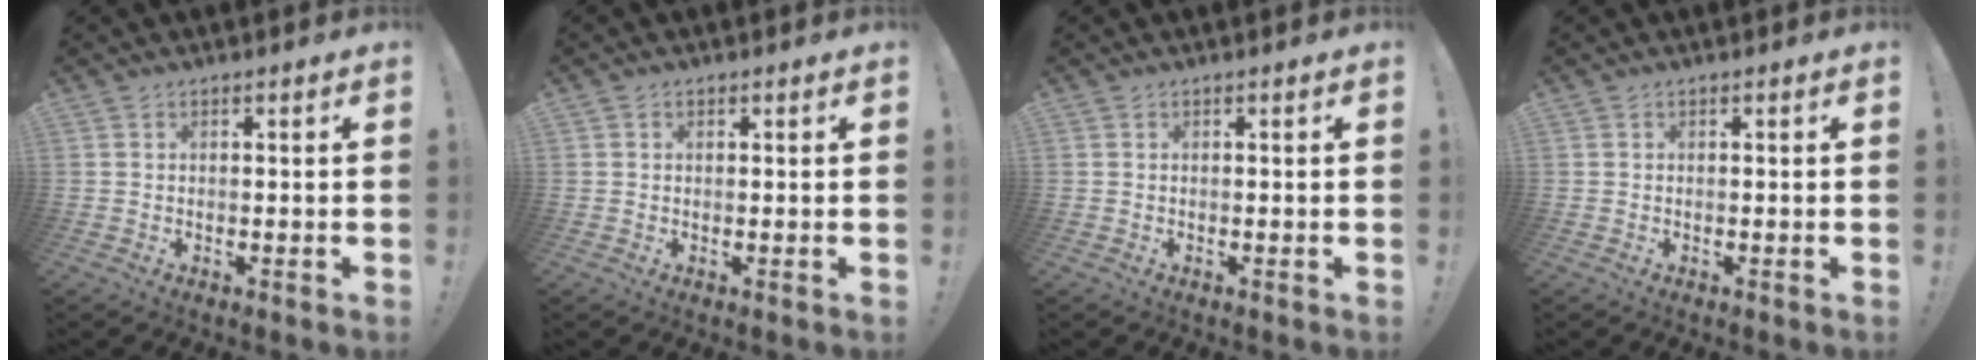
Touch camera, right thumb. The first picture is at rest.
{"total": 0.5, "force": [0.3, 0.4, 0.1], "torque": [0.002, 0.001, 0.003]}
{"total": 0.0}
{"total": 0.0}